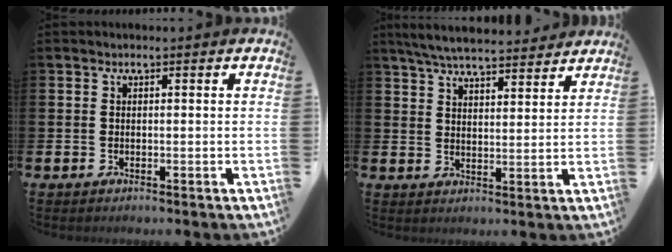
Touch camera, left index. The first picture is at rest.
{"total": 6.1, "force": [5.9, 0.7, 1.5], "torque": [-0.041, -0.027, 0.106]}